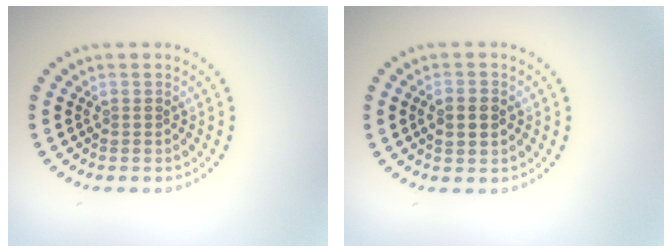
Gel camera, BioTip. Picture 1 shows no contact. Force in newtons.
{"total": 2.3, "press": 2.3, "slide": 0.2}